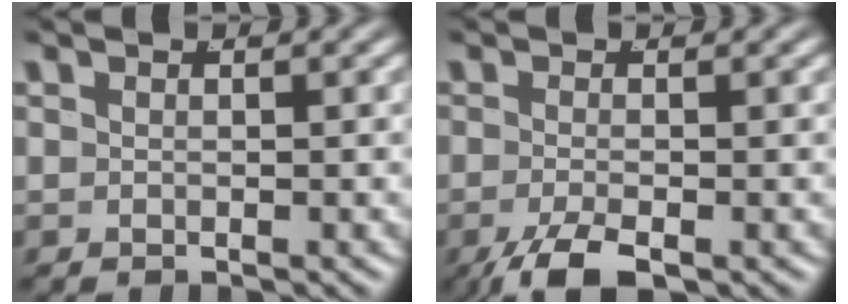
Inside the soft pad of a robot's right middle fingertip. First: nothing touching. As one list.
[{"total": 4.0, "force": [-2.9, 1.4, 2.3], "torque": [-0.057, -0.023, -0.038]}]